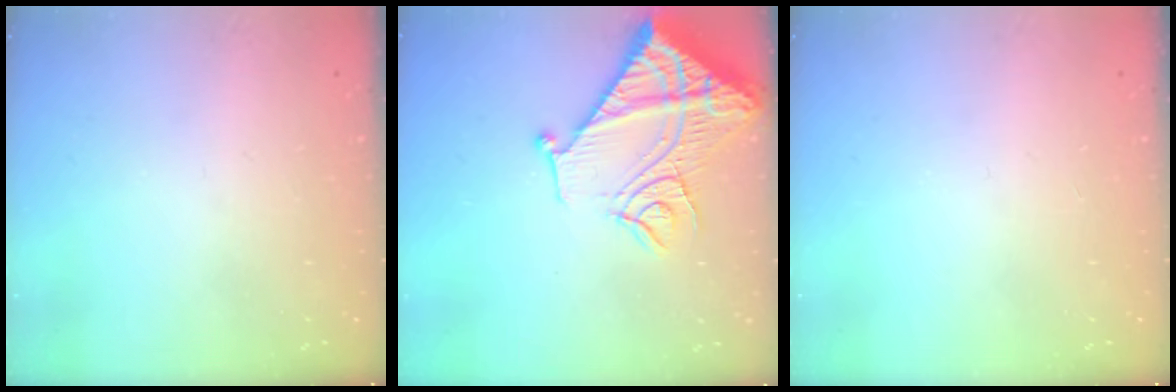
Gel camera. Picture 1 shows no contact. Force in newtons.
{"total": 19.7, "press": 19.6, "slide": 2.1}
{"total": 0.0}